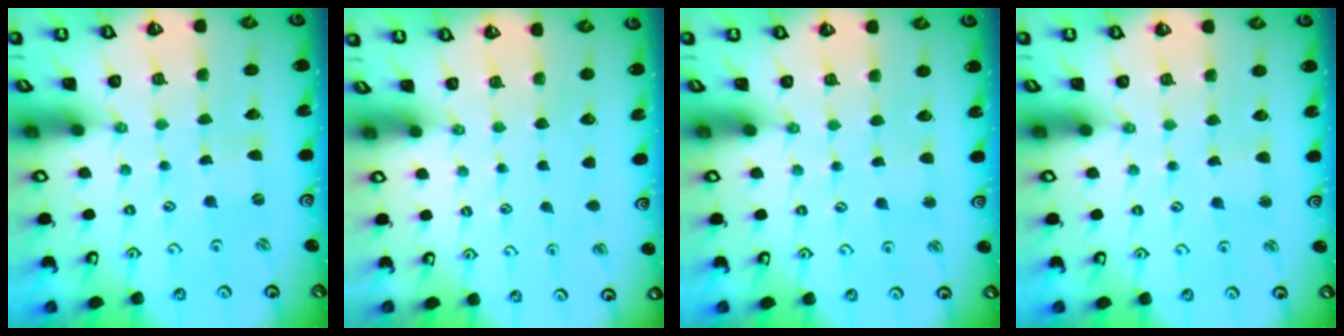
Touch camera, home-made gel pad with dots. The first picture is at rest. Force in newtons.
{"total": 0.0}
{"total": 1.9, "press": 1.9, "slide": 0.2}
{"total": 2.1, "press": 2.1, "slide": 0.4}